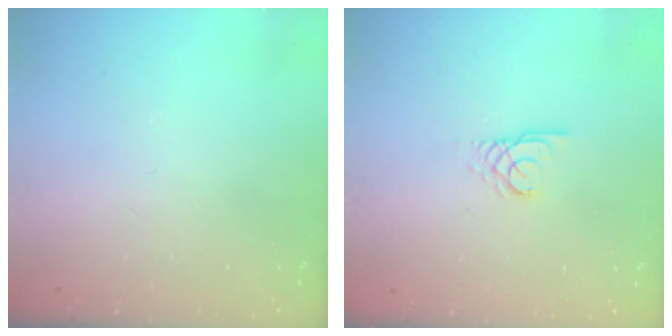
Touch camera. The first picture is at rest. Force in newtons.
{"total": 2.2, "press": 2.2, "slide": 0.2}